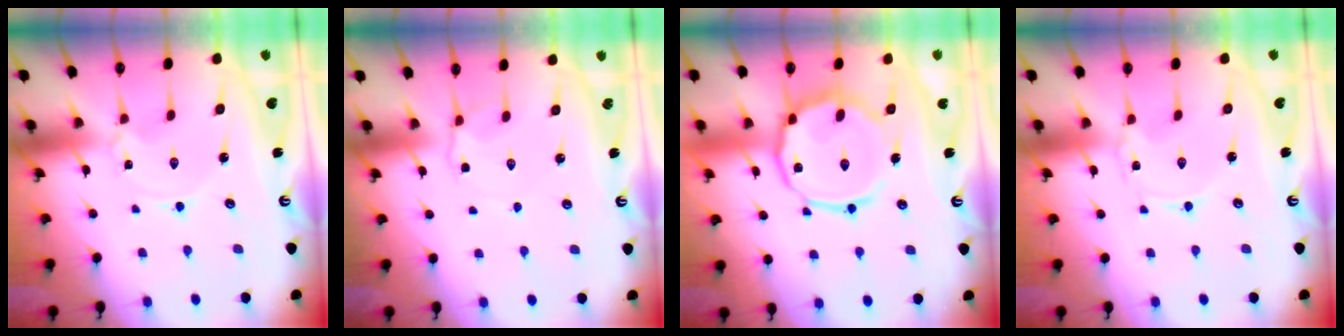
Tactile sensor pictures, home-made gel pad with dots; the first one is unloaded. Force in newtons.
{"total": 2.8, "press": 2.6, "slide": 1.1}
{"total": 15.6, "press": 15.5, "slide": 1.2}
{"total": 0.0}